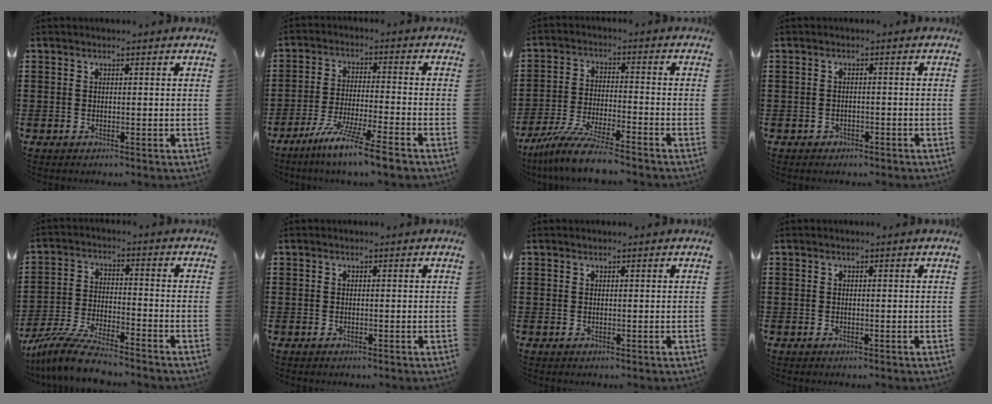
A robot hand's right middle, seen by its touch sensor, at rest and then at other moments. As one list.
[{"total": 7.7, "force": [-6.3, -0.7, 4.4], "torque": [-0.088, -0.018, -0.120]}, {"total": 8.0, "force": [-7.0, 0.0, 3.8], "torque": [-0.081, -0.009, -0.135]}, {"total": 1.0, "force": [-0.8, 0.5, 0.1], "torque": [-0.007, -0.001, -0.018]}, {"total": 8.1, "force": [-7.3, 0.6, 3.4], "torque": [-0.081, -0.002, -0.144]}, {"total": 0.0}, {"total": 0.0}, {"total": 0.0}]